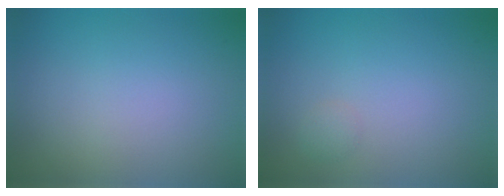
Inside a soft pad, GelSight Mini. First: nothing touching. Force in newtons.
{"total": 0.7, "press": 0.7, "slide": 0.0}